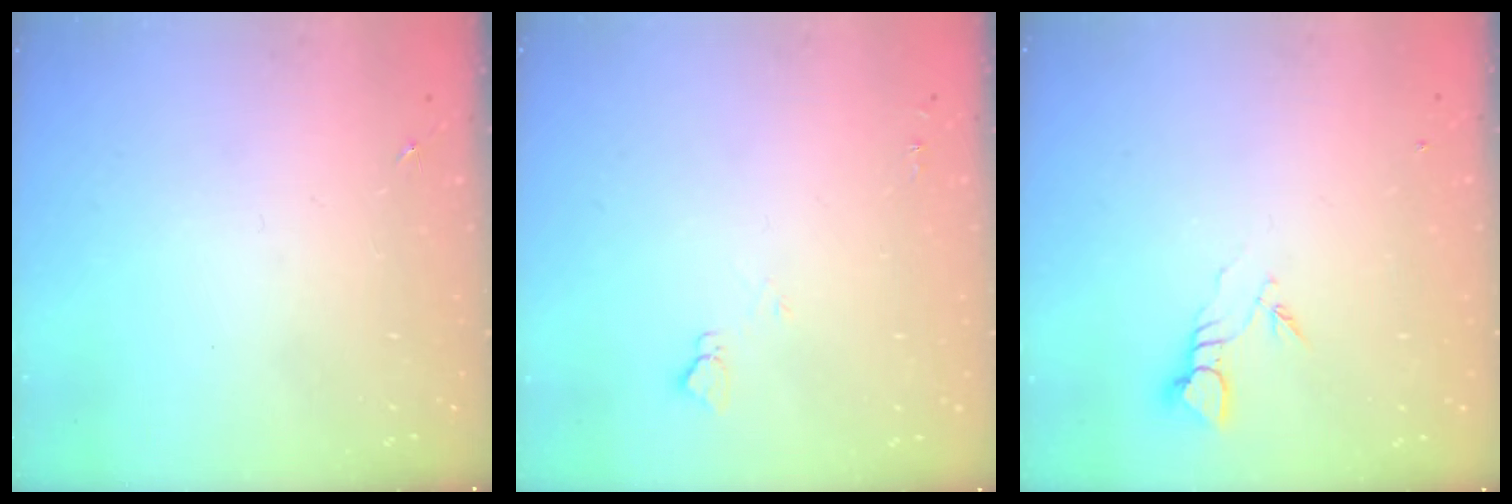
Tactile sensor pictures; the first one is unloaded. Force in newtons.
{"total": 4.4, "press": 4.3, "slide": 0.6}
{"total": 3.7, "press": 3.7, "slide": 0.3}